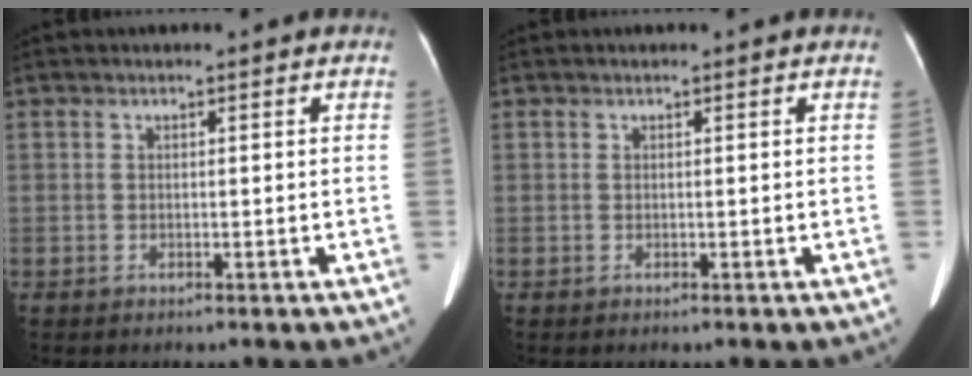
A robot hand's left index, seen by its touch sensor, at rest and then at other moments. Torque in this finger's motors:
{"motor_torque": [-0.01, 0.18, -0.06, -0.02]}